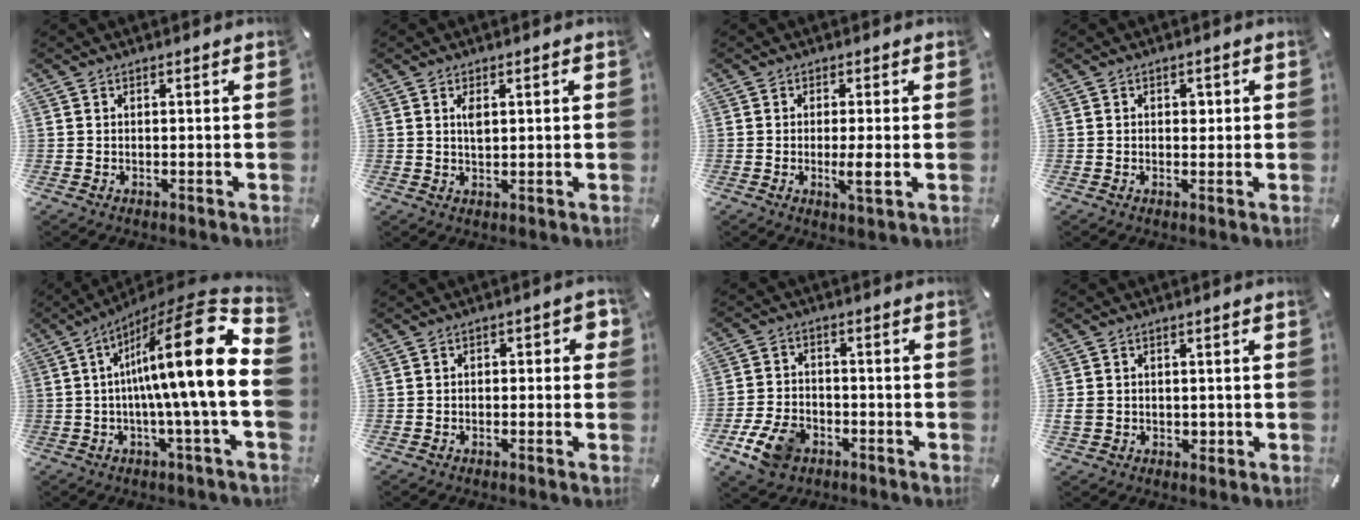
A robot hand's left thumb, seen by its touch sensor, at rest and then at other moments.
{"total": 2.6, "force": [0.8, 1.1, 2.2], "torque": [-0.038, 0.002, 0.010]}
{"total": 4.3, "force": [-0.6, 0.6, 4.2], "torque": [-0.077, -0.010, -0.012]}
{"total": 1.8, "force": [0.3, 1.3, 1.1], "torque": [0.001, -0.002, -0.003]}
{"total": 21.7, "force": [2.9, 2.8, 21.3], "torque": [-0.341, -0.053, 0.029]}
{"total": 2.8, "force": [-1.3, 1.6, 1.9], "torque": [-0.033, 0.014, -0.025]}
{"total": 9.3, "force": [-4.7, 6.3, 5.1], "torque": [-0.112, 0.022, -0.084]}
{"total": 3.4, "force": [-0.2, 3.2, 1.1], "torque": [-0.022, -0.003, -0.007]}